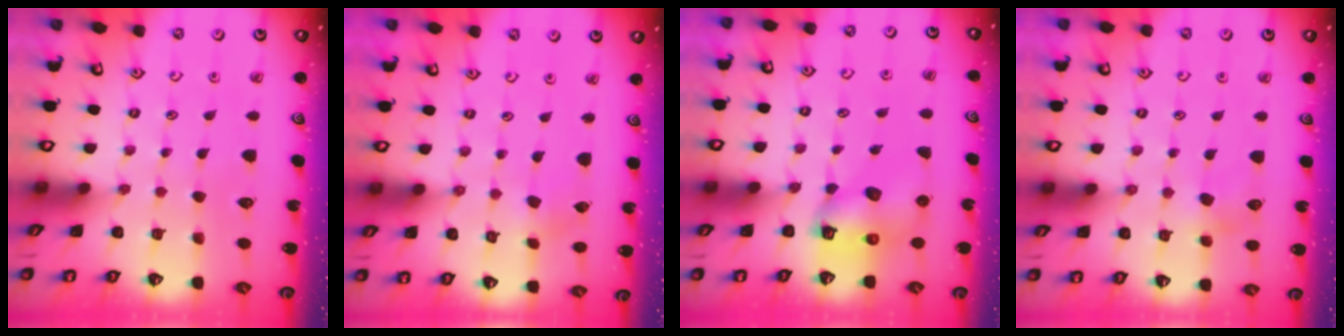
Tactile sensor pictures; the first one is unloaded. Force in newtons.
{"total": 1.6, "press": 1.6, "slide": 0.2}
{"total": 7.2, "press": 7.1, "slide": 0.8}
{"total": 4.1, "press": 4.0, "slide": 1.0}